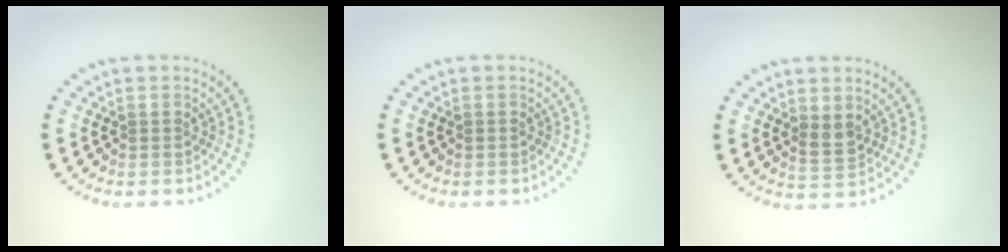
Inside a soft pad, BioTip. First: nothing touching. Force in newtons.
{"total": 0.0}
{"total": 1.6, "press": 1.5, "slide": 0.7}